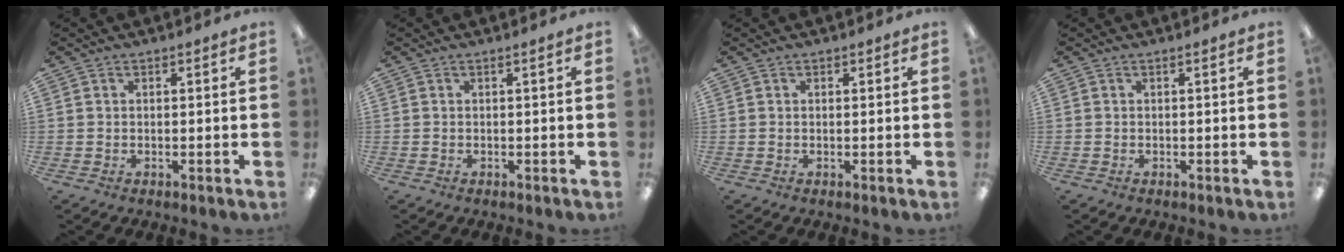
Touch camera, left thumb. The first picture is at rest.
{"total": 0.0}
{"total": 0.7, "force": [0.4, 0.5, 0.1], "torque": [0.006, 0.000, 0.005]}
{"total": 0.0}